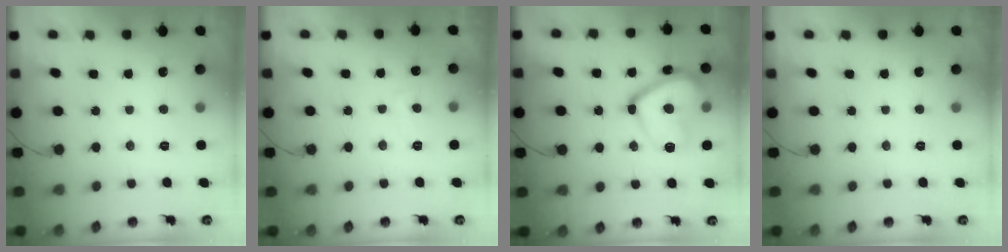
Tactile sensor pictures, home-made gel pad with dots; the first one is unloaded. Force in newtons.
{"total": 3.4, "press": 3.3, "slide": 0.8}
{"total": 17.4, "press": 17.3, "slide": 1.3}
{"total": 0.0}